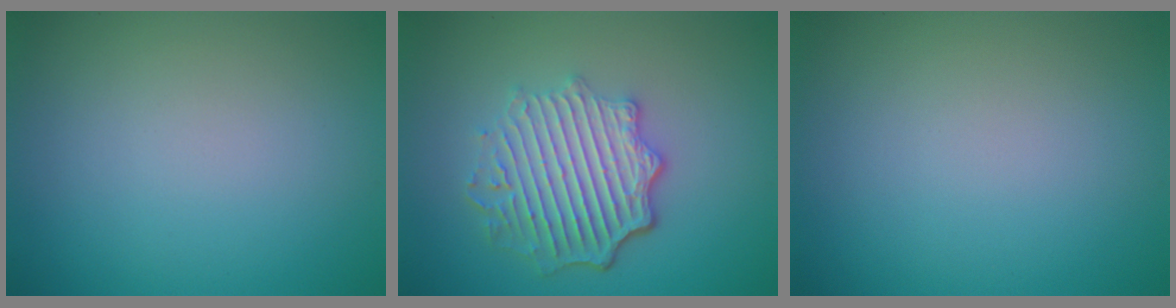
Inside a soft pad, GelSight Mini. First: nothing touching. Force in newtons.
{"total": 6.0, "press": 4.7, "slide": 3.8}
{"total": 0.0}